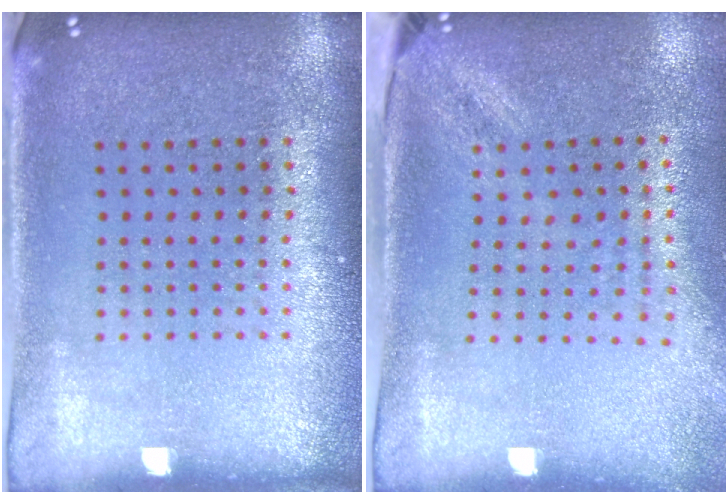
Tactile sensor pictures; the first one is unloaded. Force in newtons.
{"total": 1.9, "press": 1.5, "slide": 1.2}